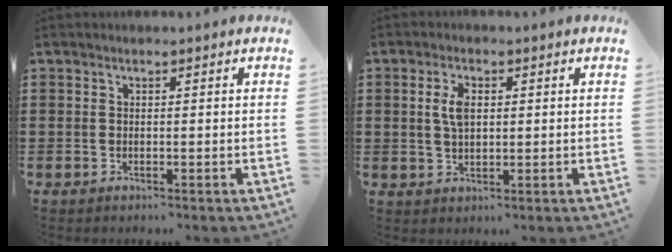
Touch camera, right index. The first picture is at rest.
{"total": 4.1, "force": [0.7, 2.0, 3.5], "torque": [-0.074, 0.010, 0.011]}